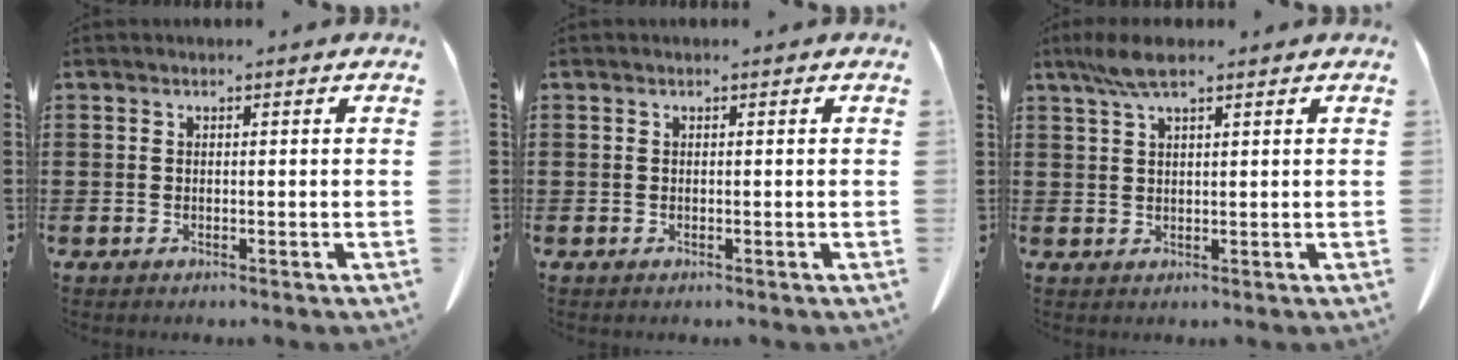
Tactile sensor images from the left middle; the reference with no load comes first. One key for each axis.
{"total": 0.0}
{"total": 4.5, "fx": 2.7, "fy": 1.0, "fz": 3.5, "tx": -0.074, "ty": 0.003, "tz": 0.050}